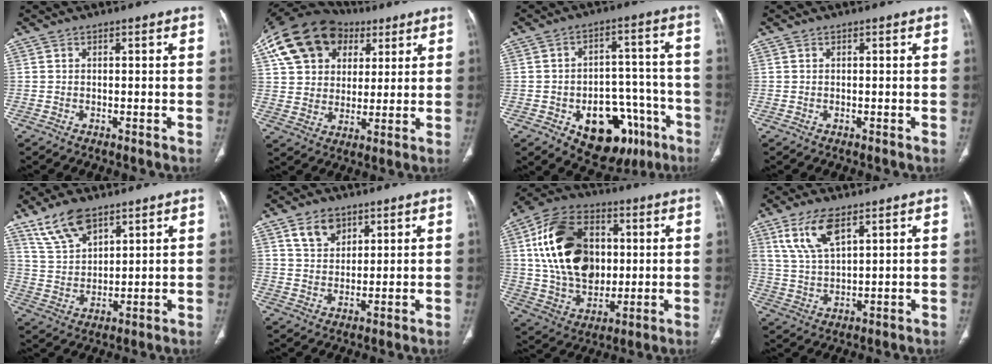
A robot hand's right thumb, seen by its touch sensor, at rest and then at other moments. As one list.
[{"total": 20.1, "force": [8.8, 14.7, 10.5], "torque": [-0.186, 0.022, 0.154]}, {"total": 17.7, "force": [-8.1, 10.8, 11.4], "torque": [-0.108, 0.056, -0.101]}, {"total": 0.0}, {"total": 9.8, "force": [6.8, 4.6, 5.5], "torque": [-0.094, -0.026, 0.141]}, {"total": 6.0, "force": [3.5, 4.0, 2.8], "torque": [-0.031, -0.021, 0.070]}, {"total": 21.8, "force": [3.7, 15.3, 15.1], "torque": [-0.250, 0.001, 0.071]}, {"total": 9.4, "force": [5.2, 3.8, 6.9], "torque": [-0.138, -0.017, 0.111]}]